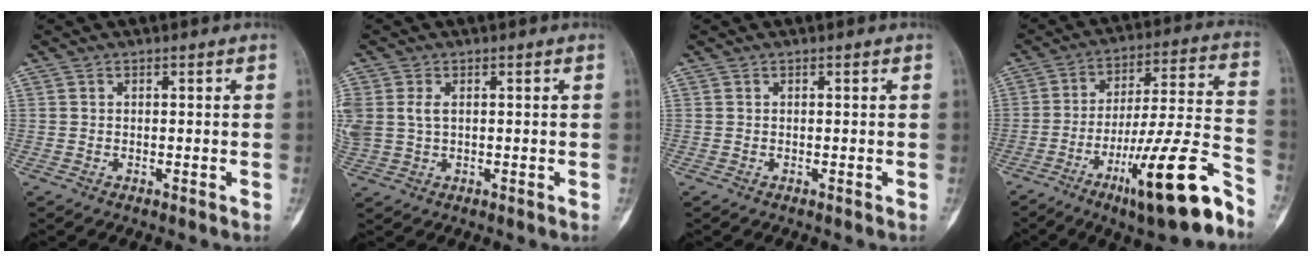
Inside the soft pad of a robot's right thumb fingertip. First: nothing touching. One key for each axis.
{"total": 6.1, "fx": 0.8, "fy": 4.2, "fz": 4.3, "tx": -0.114, "ty": 0.008, "tz": 0.022}
{"total": 0.0}
{"total": 21.1, "fx": -12.3, "fy": 3.0, "fz": 16.9, "tx": -0.264, "ty": 0.068, "tz": -0.194}